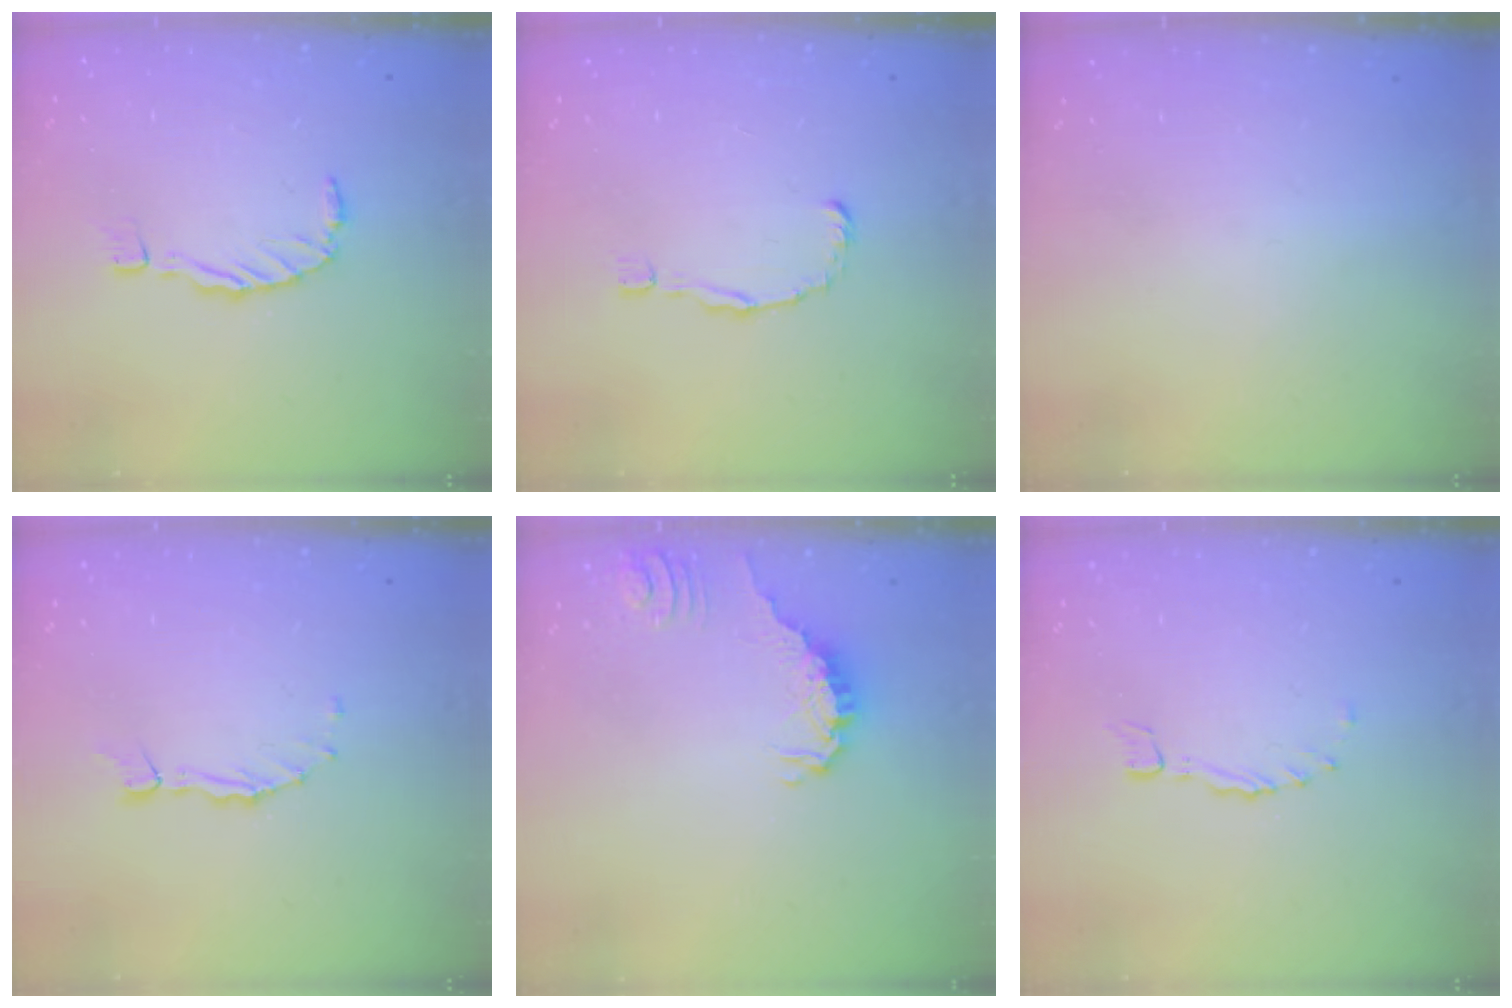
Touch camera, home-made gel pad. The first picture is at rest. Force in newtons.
{"total": 1.5, "press": 1.5, "slide": 0.1}
{"total": 0.0}
{"total": 1.6, "press": 1.5, "slide": 0.3}
{"total": 0.6, "press": 0.6, "slide": 0.2}
{"total": 0.0}